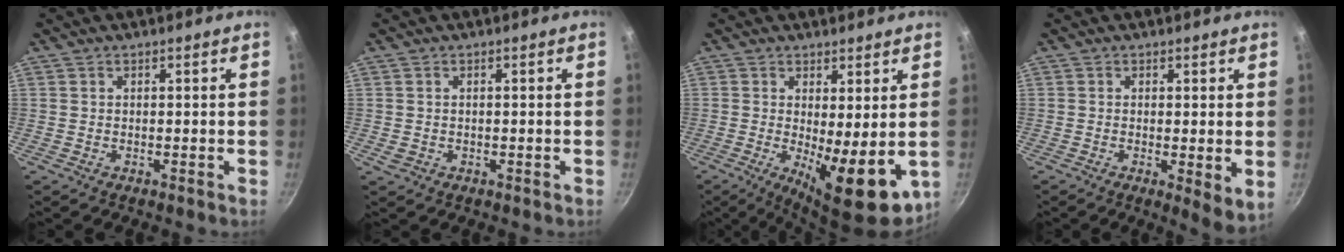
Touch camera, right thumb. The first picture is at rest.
{"total": 1.1, "force": [-0.2, 0.9, 0.6], "torque": [-0.009, 0.001, 0.000]}
{"total": 11.0, "force": [-0.6, 3.5, 10.4], "torque": [-0.136, -0.015, 0.003]}
{"total": 5.3, "force": [-0.3, 1.4, 5.1], "torque": [-0.070, -0.022, -0.004]}